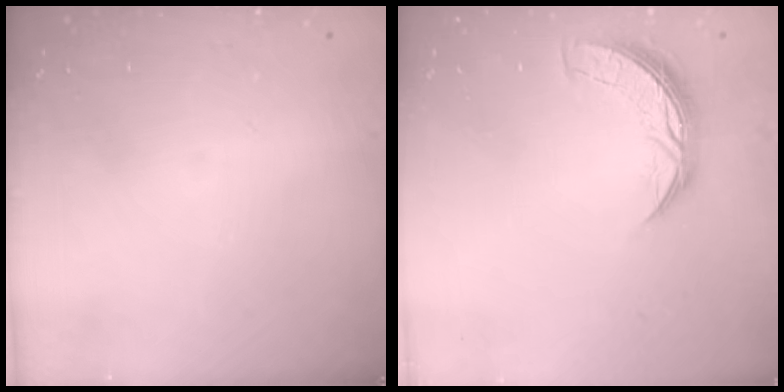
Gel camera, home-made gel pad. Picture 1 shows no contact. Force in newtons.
{"total": 7.5, "press": 7.5, "slide": 0.4}